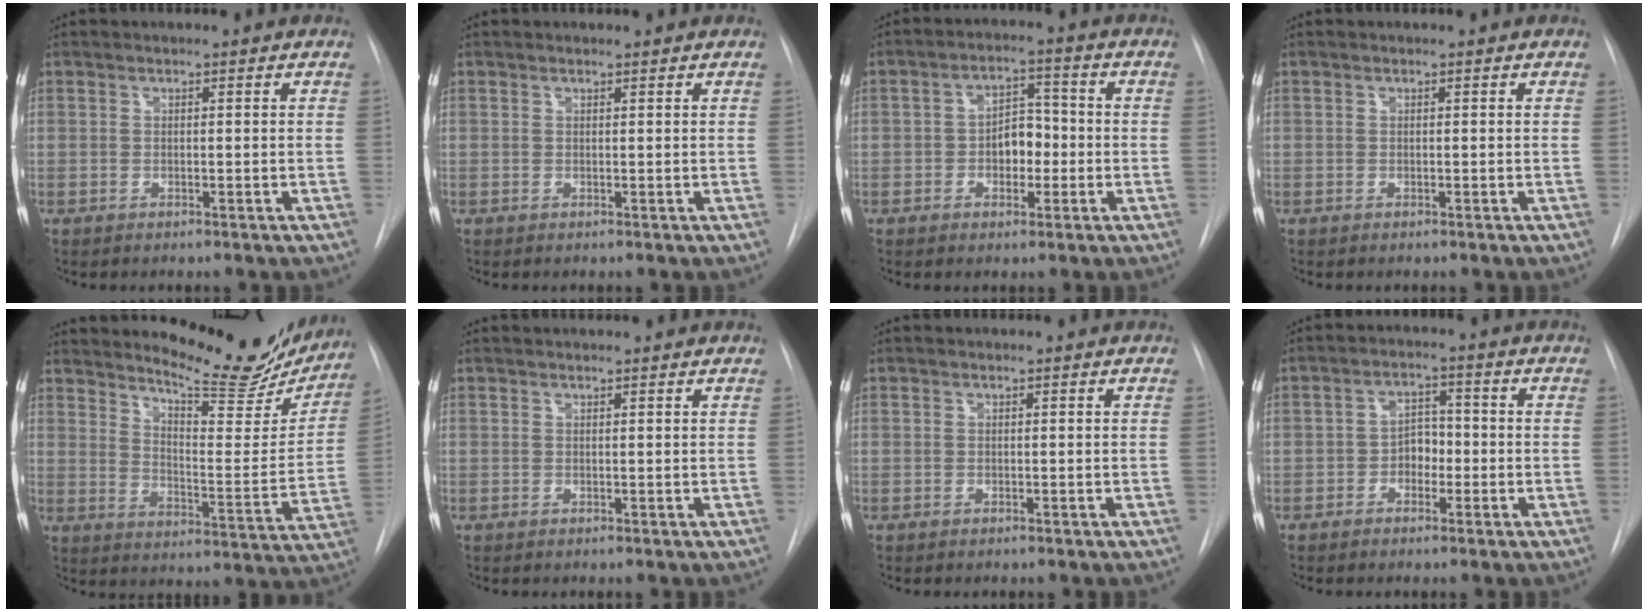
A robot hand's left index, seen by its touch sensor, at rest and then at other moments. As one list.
[{"total": 0.8, "force": [0.8, 0.0, 0.1], "torque": [-0.006, 0.004, 0.012]}, {"total": 5.3, "force": [-1.0, 3.4, 4.0], "torque": [-0.061, 0.018, -0.017]}, {"total": 0.0}, {"total": 18.9, "force": [17.2, 3.8, 6.9], "torque": [-0.091, -0.057, 0.224]}, {"total": 2.3, "force": [2.2, 0.2, 0.6], "torque": [-0.011, 0.022, 0.028]}, {"total": 0.0}, {"total": 3.7, "force": [-1.2, 2.5, 2.4], "torque": [-0.035, 0.013, -0.024]}]